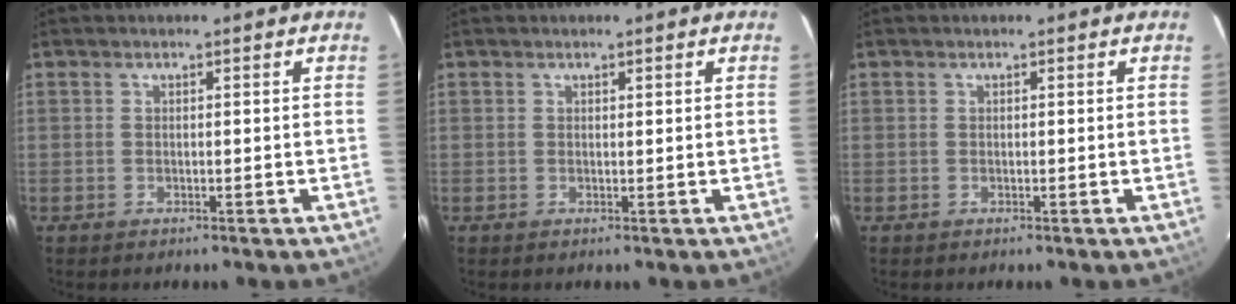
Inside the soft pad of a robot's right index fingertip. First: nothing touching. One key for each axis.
{"total": 0.0}
{"total": 0.0}